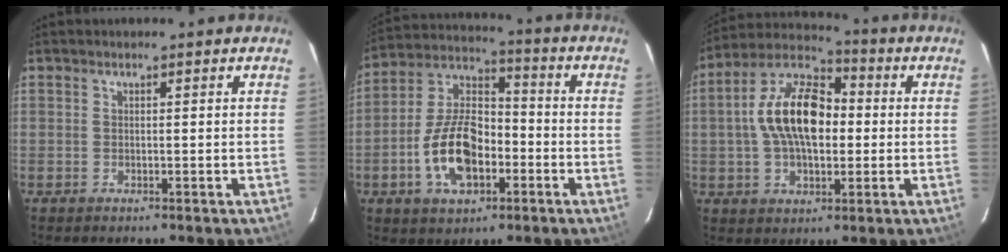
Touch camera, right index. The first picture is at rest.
{"total": 14.7, "force": [-4.8, 8.2, 11.3], "torque": [-0.227, 0.018, -0.078]}
{"total": 15.2, "force": [0.4, 8.1, 12.9], "torque": [-0.240, 0.023, -0.002]}